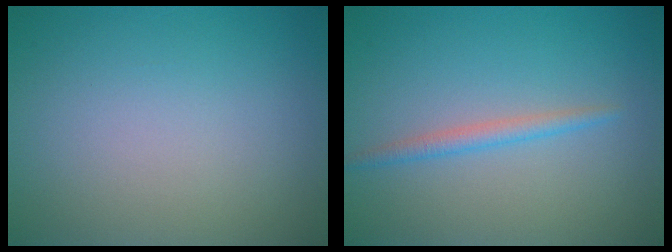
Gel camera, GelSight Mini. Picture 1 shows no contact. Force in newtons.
{"total": 1.6, "press": 1.6, "slide": 0.0}